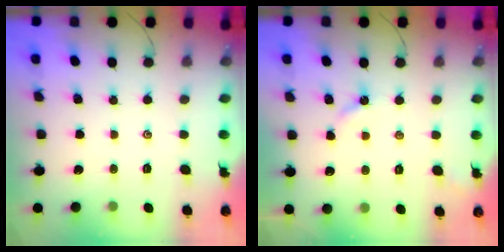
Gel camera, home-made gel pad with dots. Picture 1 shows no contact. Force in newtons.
{"total": 3.0, "press": 3.0, "slide": 0.3}